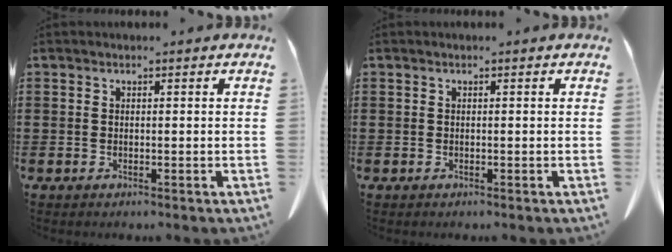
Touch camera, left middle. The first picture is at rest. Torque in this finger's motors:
{"motor_torque": [-1.07, -1.07, 0.05, -0.01]}